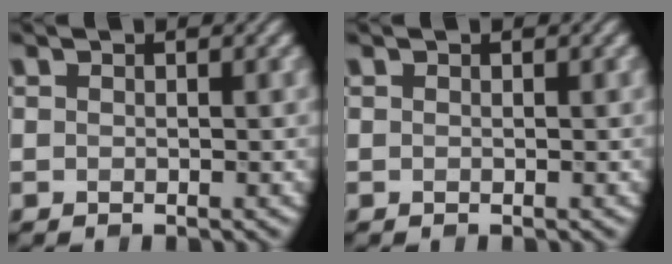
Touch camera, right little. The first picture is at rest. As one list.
[{"total": 0.0}]